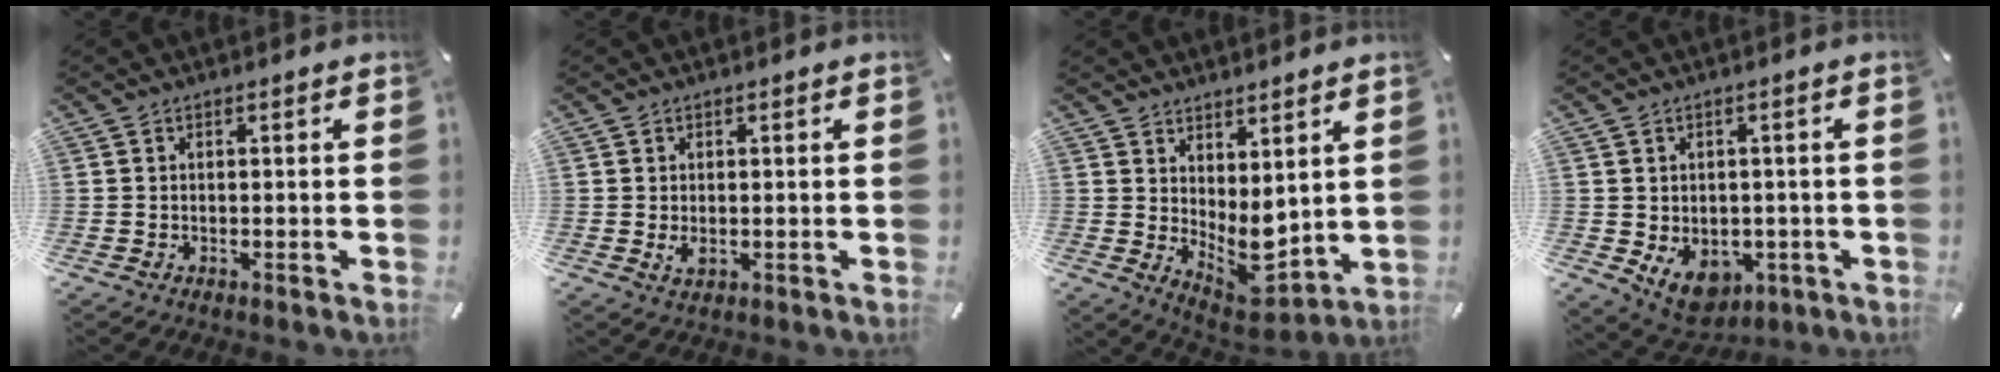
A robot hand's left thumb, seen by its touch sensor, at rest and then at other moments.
{"total": 2.0, "force": [-0.1, 1.2, 1.6], "torque": [-0.044, -0.004, -0.006]}
{"total": 6.5, "force": [2.0, 4.4, 4.3], "torque": [-0.054, -0.040, 0.048]}
{"total": 7.4, "force": [-2.2, 5.9, 3.9], "torque": [-0.059, 0.008, -0.035]}